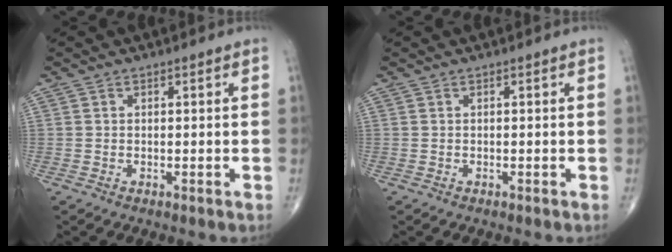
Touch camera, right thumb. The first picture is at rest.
{"total": 0.0}